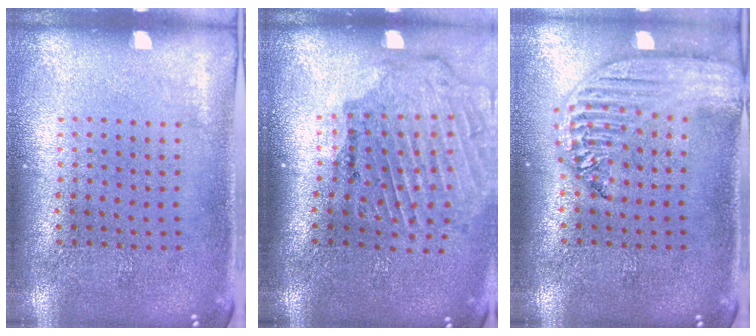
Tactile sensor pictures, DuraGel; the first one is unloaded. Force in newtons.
{"total": 1.9, "press": 1.8, "slide": 0.3}
{"total": 2.4, "press": 2.1, "slide": 1.3}